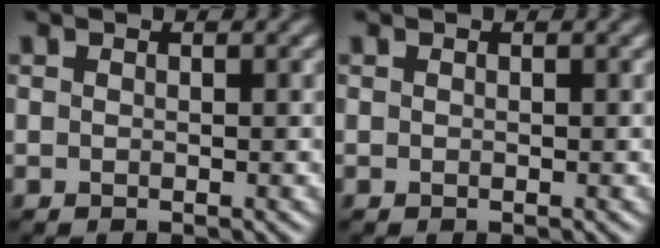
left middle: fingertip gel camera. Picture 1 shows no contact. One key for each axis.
{"total": 0.0}